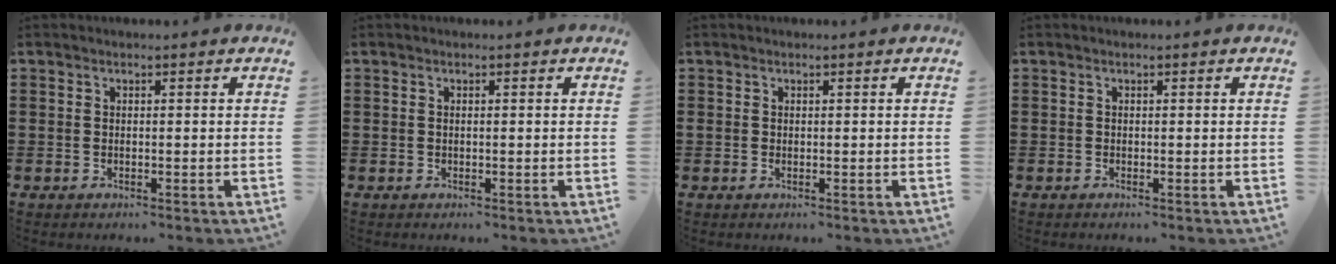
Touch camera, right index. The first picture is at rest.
{"total": 0.0}
{"total": 0.0}
{"total": 0.0}